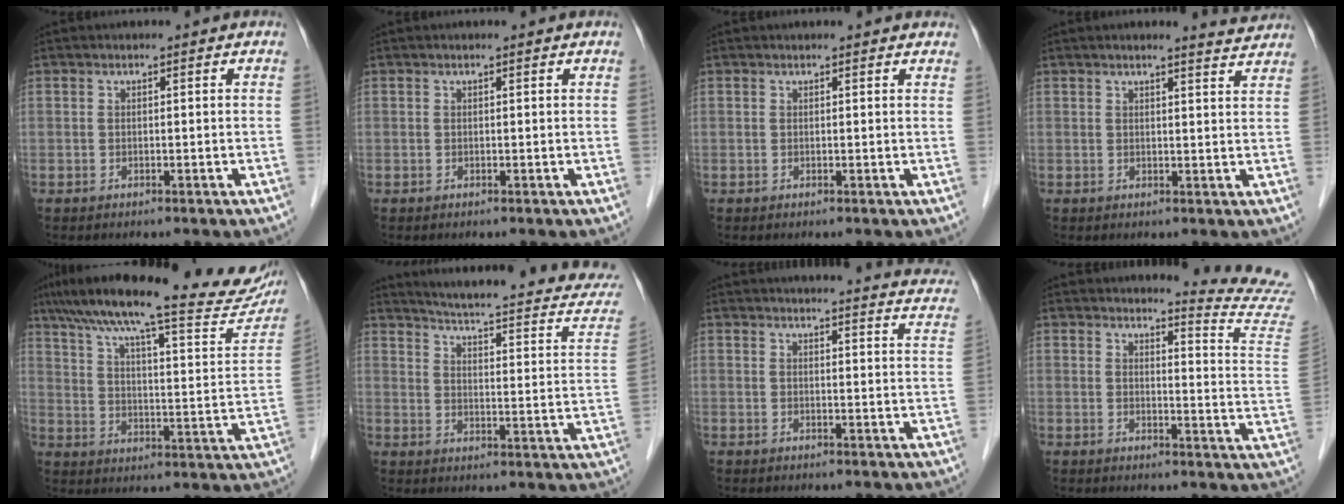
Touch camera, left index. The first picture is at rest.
{"total": 0.0}
{"total": 2.5, "force": [2.4, 0.5, 0.6], "torque": [-0.011, 0.005, 0.014]}
{"total": 3.5, "force": [3.4, -0.2, 0.8], "torque": [-0.017, -0.013, 0.030]}
{"total": 29.5, "force": [24.3, 4.6, 16.0], "torque": [-0.251, -0.022, 0.318]}
{"total": 20.9, "force": [18.4, 3.3, 9.5], "torque": [-0.126, -0.046, 0.212]}
{"total": 22.3, "force": [21.5, 2.1, 5.5], "torque": [-0.056, -0.073, 0.227]}
{"total": 12.4, "force": [12.3, -1.8, 0.4], "torque": [-0.002, -0.144, 0.114]}